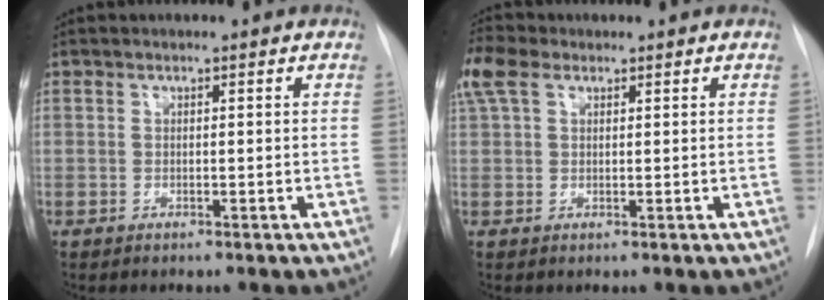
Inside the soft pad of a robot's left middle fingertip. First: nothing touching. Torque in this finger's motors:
{"motor_torque": [0.04, -0.03, 0.15, 0.17]}